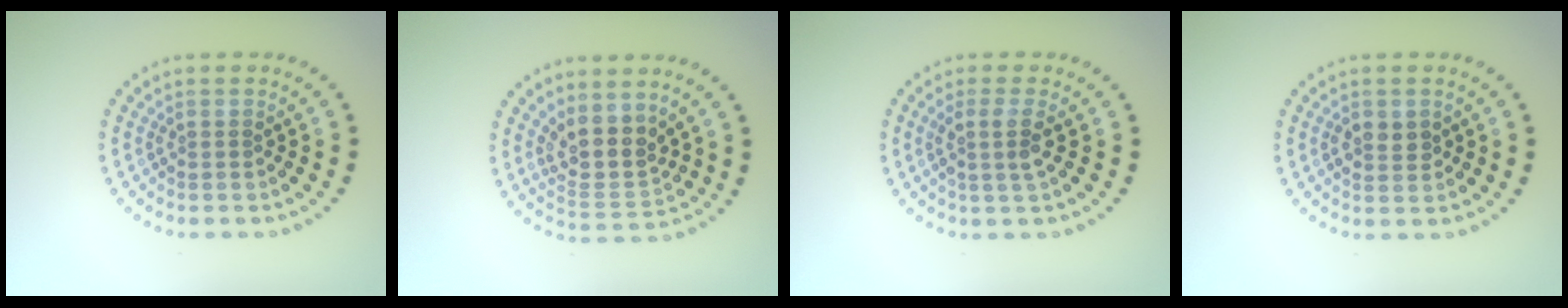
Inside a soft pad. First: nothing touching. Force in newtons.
{"total": 3.7, "press": 3.1, "slide": 2.1}
{"total": 2.2, "press": 1.8, "slide": 1.3}
{"total": 1.8, "press": 1.8, "slide": 0.2}